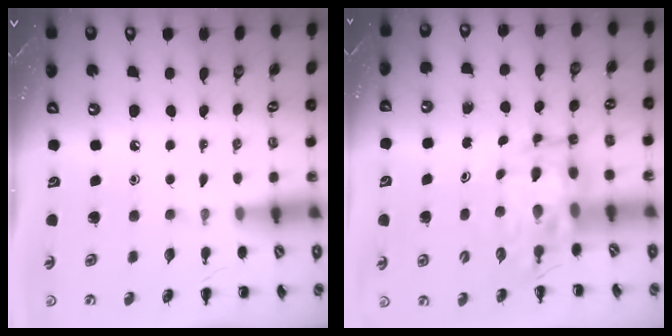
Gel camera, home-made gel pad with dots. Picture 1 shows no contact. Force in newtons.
{"total": 7.1, "press": 6.8, "slide": 2.2}